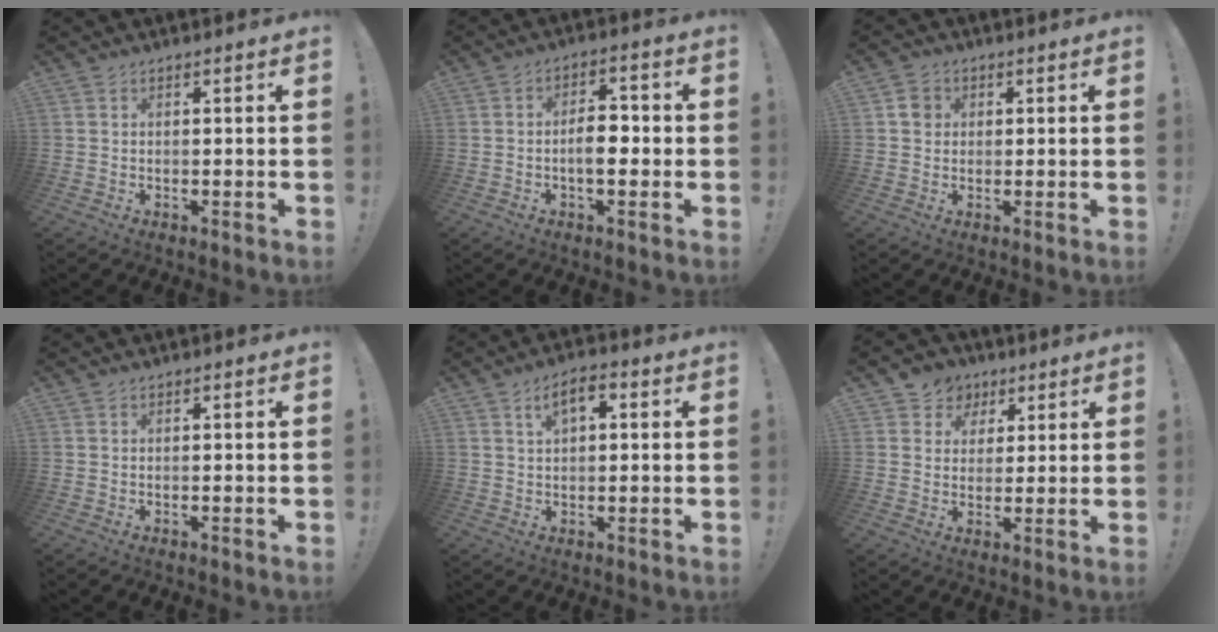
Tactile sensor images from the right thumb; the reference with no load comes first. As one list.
[{"total": 7.4, "force": [-1.6, 3.9, 6.1], "torque": [-0.102, 0.015, -0.030]}, {"total": 4.1, "force": [0.7, 3.8, 1.5], "torque": [-0.010, 0.003, 0.012]}, {"total": 0.0}, {"total": 5.3, "force": [1.8, 2.9, 4.1], "torque": [-0.056, 0.000, 0.028]}, {"total": 6.7, "force": [1.9, 6.4, 1.0], "torque": [-0.007, -0.007, 0.041]}]